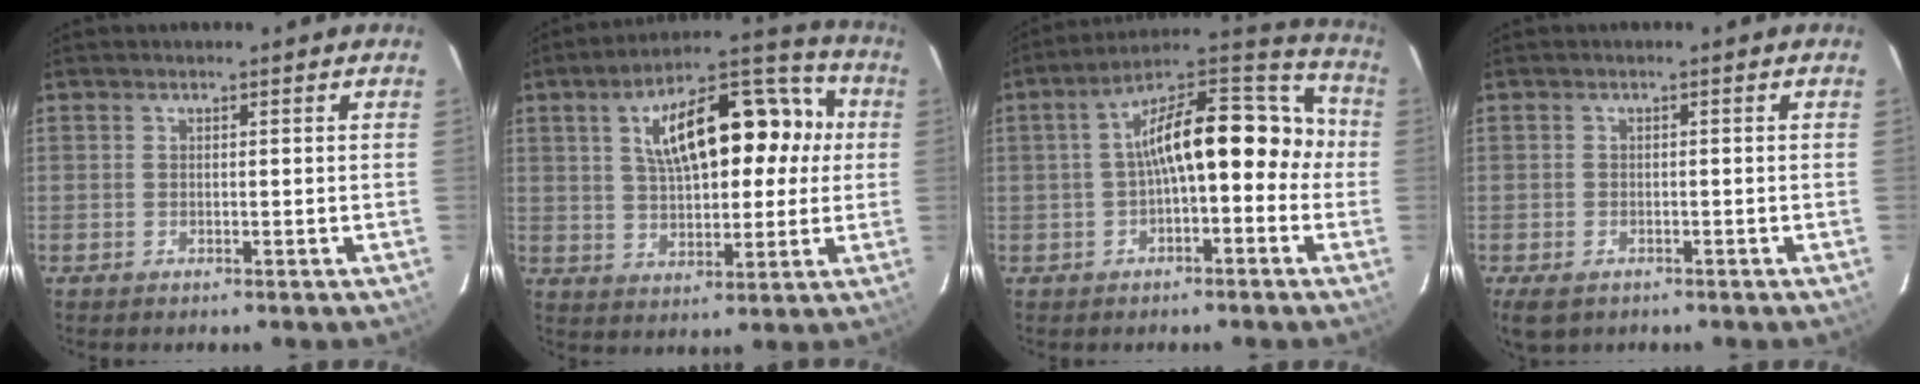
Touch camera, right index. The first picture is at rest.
{"total": 18.6, "force": [3.9, 9.2, 15.8], "torque": [-0.275, 0.049, 0.065]}
{"total": 15.6, "force": [-1.5, 7.0, 13.9], "torque": [-0.219, 0.051, -0.030]}
{"total": 4.7, "force": [-3.0, 2.6, 2.4], "torque": [-0.055, -0.016, -0.051]}